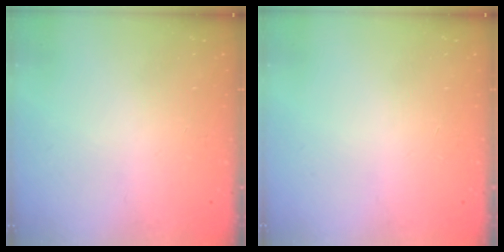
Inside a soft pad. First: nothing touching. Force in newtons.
{"total": 0.0}